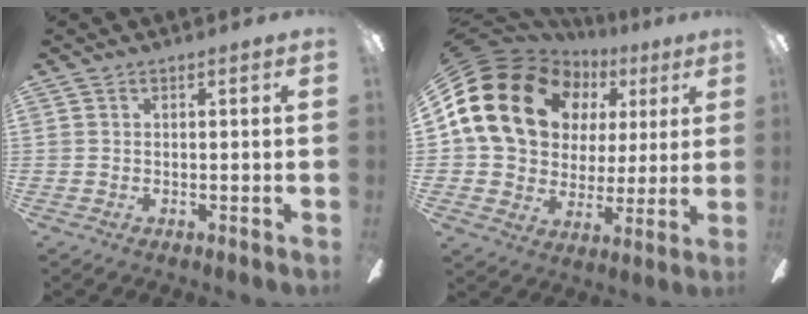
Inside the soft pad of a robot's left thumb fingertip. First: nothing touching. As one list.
[{"total": 21.7, "force": [7.0, 17.5, 10.8], "torque": [-0.201, -0.009, 0.145]}]